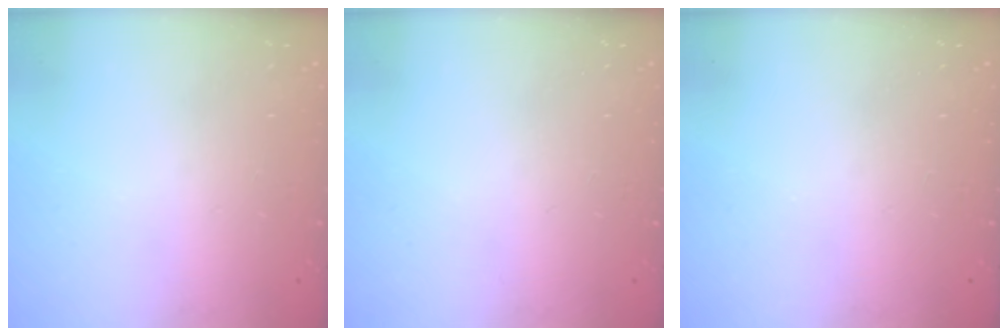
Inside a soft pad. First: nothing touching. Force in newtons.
{"total": 0.0}
{"total": 0.0}